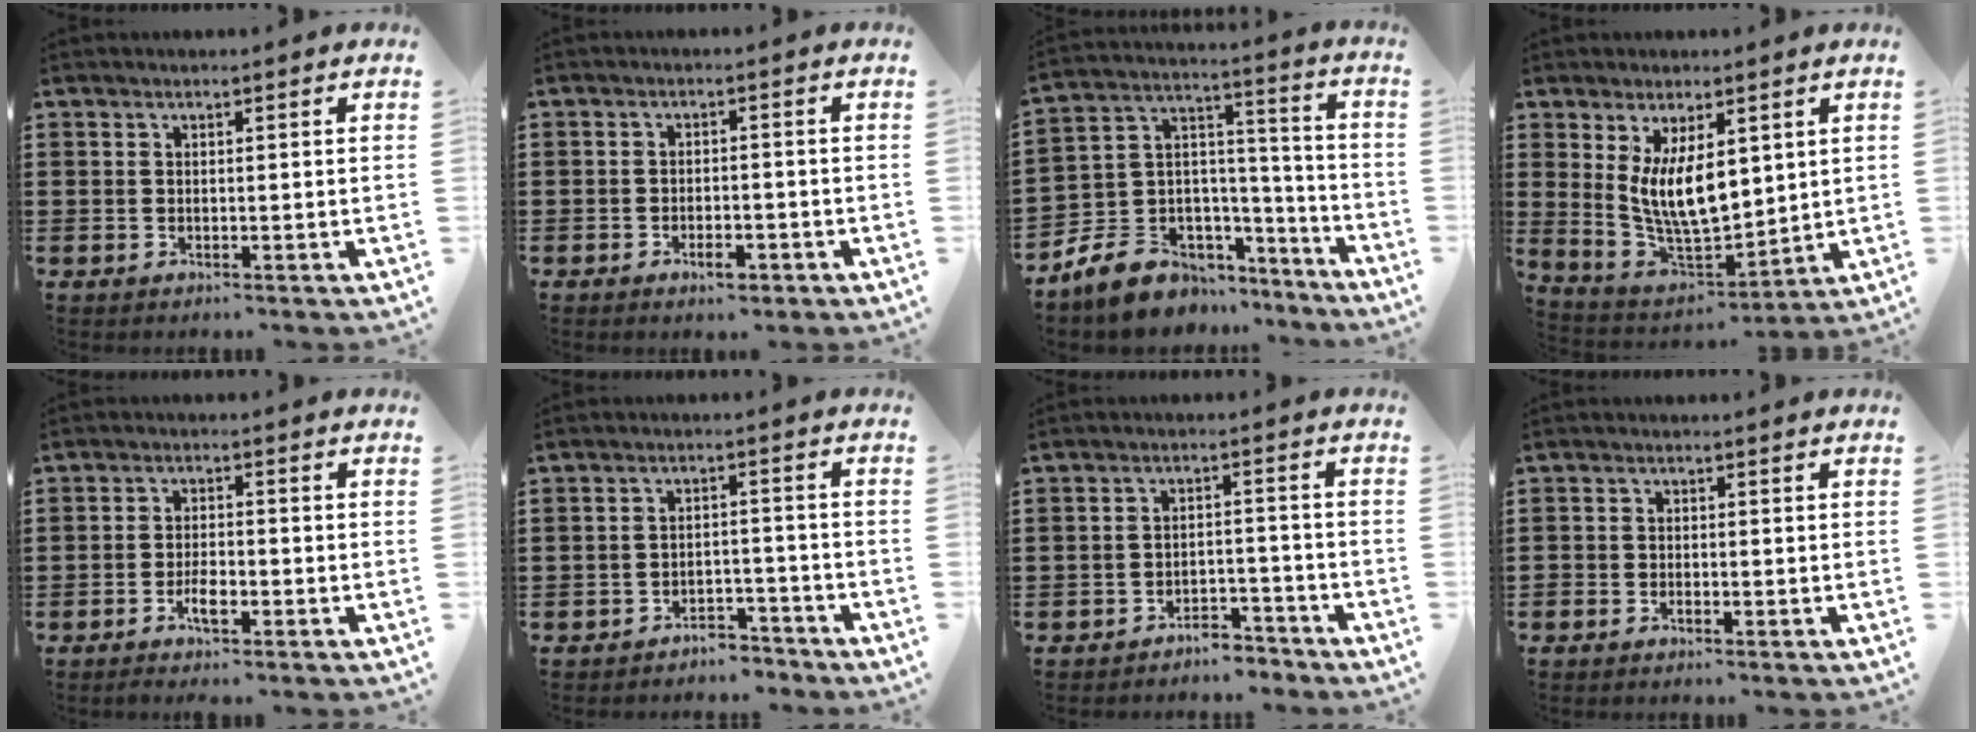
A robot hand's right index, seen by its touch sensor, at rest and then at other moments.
{"total": 2.9, "force": [-1.8, 1.2, 1.8], "torque": [-0.033, 0.005, -0.035]}
{"total": 7.2, "force": [-4.9, 5.2, 0.4], "torque": [-0.041, -0.006, -0.091]}
{"total": 8.8, "force": [2.4, 4.0, 7.4], "torque": [-0.165, -0.014, 0.043]}
{"total": 3.5, "force": [-1.7, 1.2, 2.8], "torque": [-0.046, 0.005, -0.030]}
{"total": 3.6, "force": [-3.5, 0.7, 0.3], "torque": [-0.010, 0.007, -0.072]}
{"total": 3.9, "force": [-3.8, 0.7, 0.4], "torque": [-0.011, 0.008, -0.078]}
{"total": 0.9, "force": [-0.8, 0.4, 0.3], "torque": [-0.008, 0.001, -0.016]}